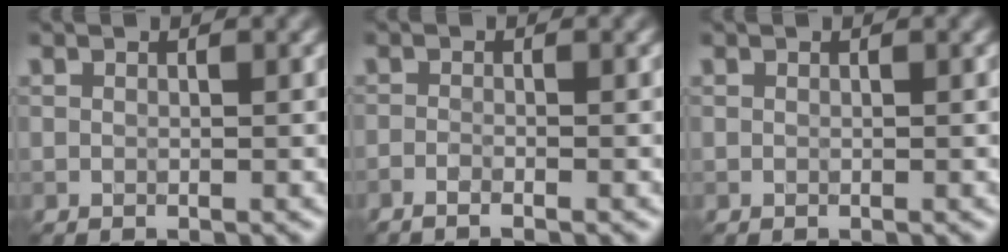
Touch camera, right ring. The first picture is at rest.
{"total": 1.4, "force": [-1.0, 0.2, 0.9], "torque": [-0.017, 0.001, -0.024]}
{"total": 0.0}